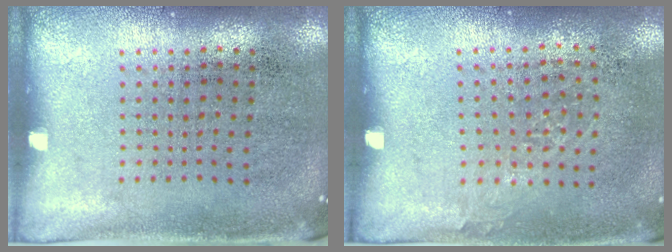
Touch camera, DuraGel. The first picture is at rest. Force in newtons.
{"total": 0.9, "press": 0.7, "slide": 0.5}